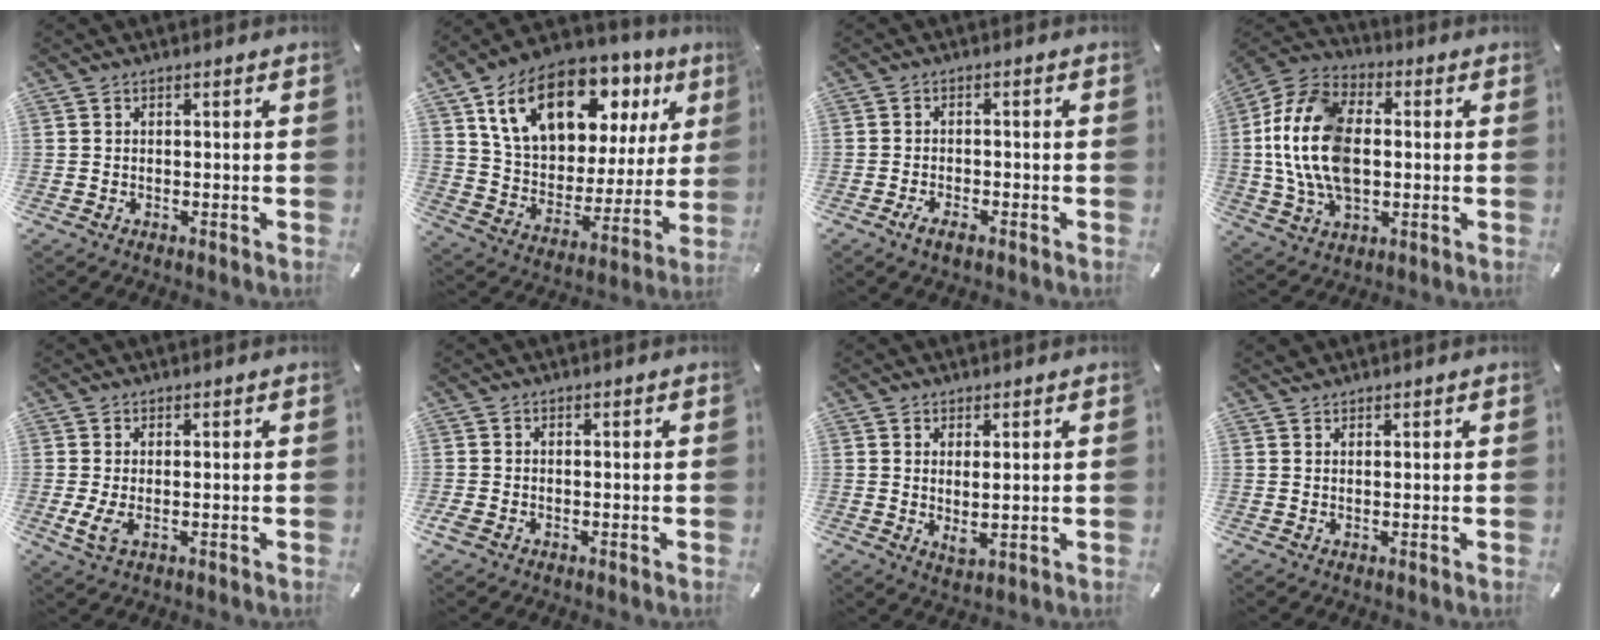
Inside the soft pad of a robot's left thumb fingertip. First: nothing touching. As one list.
[{"total": 20.2, "force": [11.4, 12.1, 11.4], "torque": [-0.219, -0.049, 0.202]}, {"total": 2.9, "force": [-1.8, 1.1, 2.0], "torque": [-0.039, 0.005, -0.035]}, {"total": 17.5, "force": [-0.3, 11.8, 13.0], "torque": [-0.300, 0.006, -0.007]}, {"total": 3.4, "force": [0.0, 1.6, 3.0], "torque": [-0.065, -0.009, -0.005]}, {"total": 1.0, "force": [-0.4, 0.8, 0.3], "torque": [-0.002, 0.005, -0.008]}, {"total": 2.8, "force": [1.5, 0.9, 2.2], "torque": [-0.043, -0.010, 0.025]}, {"total": 1.1, "force": [0.9, 0.4, -0.2], "torque": [0.004, 0.000, 0.019]}]